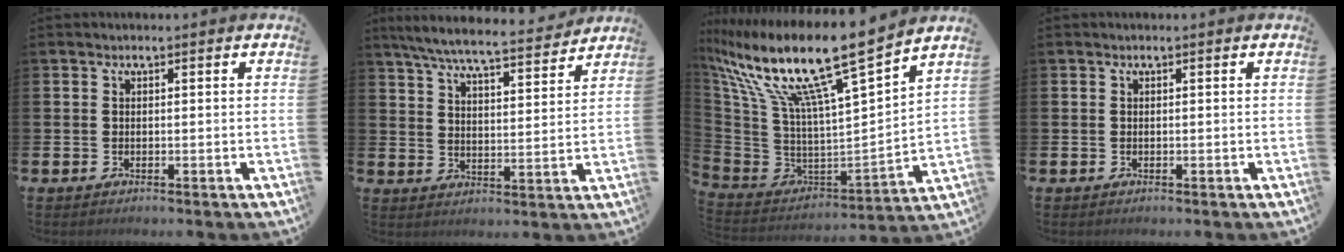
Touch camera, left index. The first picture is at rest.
{"total": 7.5, "force": [7.0, 0.7, 2.7], "torque": [-0.073, -0.045, 0.120]}
{"total": 15.2, "force": [11.5, 1.4, 9.8], "torque": [-0.238, -0.080, 0.187]}
{"total": 0.0}